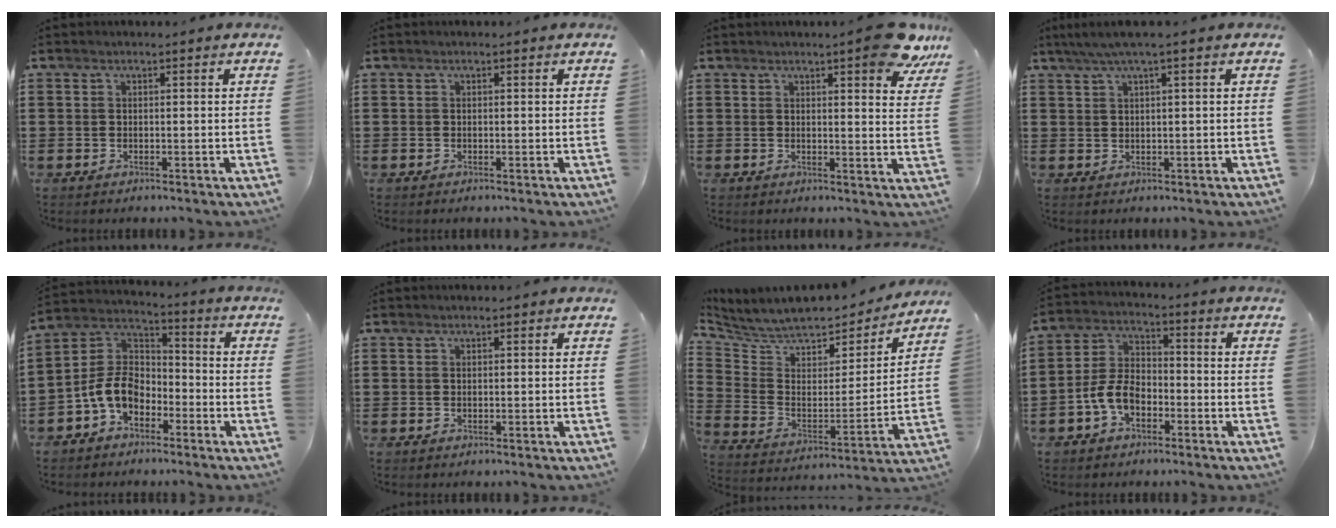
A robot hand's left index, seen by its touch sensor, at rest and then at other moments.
{"total": 0.0}
{"total": 7.7, "force": [5.9, 0.9, 4.9], "torque": [-0.063, -0.028, 0.096]}
{"total": 2.5, "force": [1.1, -0.1, 2.2], "torque": [-0.043, -0.001, 0.019]}
{"total": 7.7, "force": [-3.9, 5.1, 4.4], "torque": [-0.126, 0.001, -0.085]}
{"total": 0.0}
{"total": 6.4, "force": [6.0, 1.8, 1.2], "torque": [-0.062, -0.052, 0.100]}
{"total": 6.1, "force": [-2.9, 3.6, 4.0], "torque": [-0.106, 0.005, -0.064]}